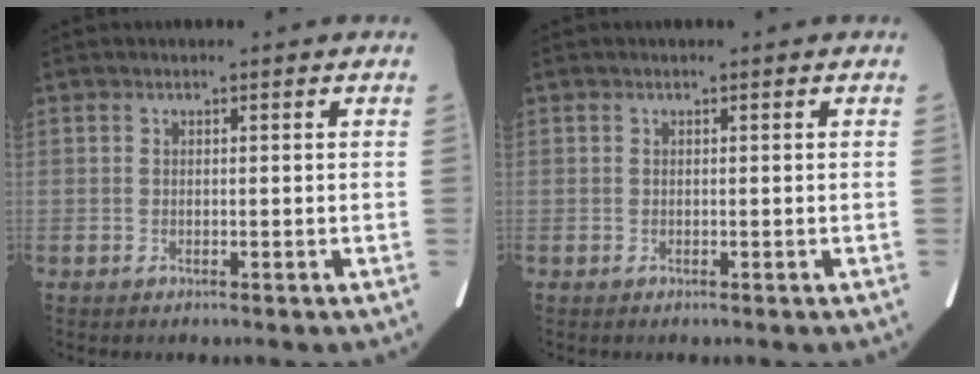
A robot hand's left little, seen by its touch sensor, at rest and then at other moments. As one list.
[{"total": 0.0}]